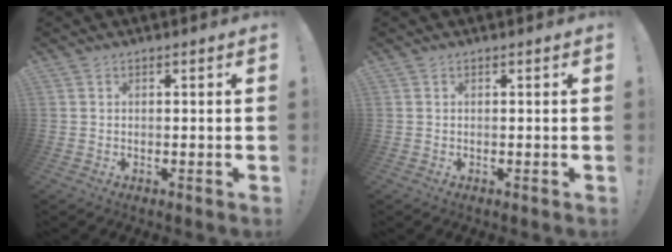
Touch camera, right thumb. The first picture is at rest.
{"total": 0.0}